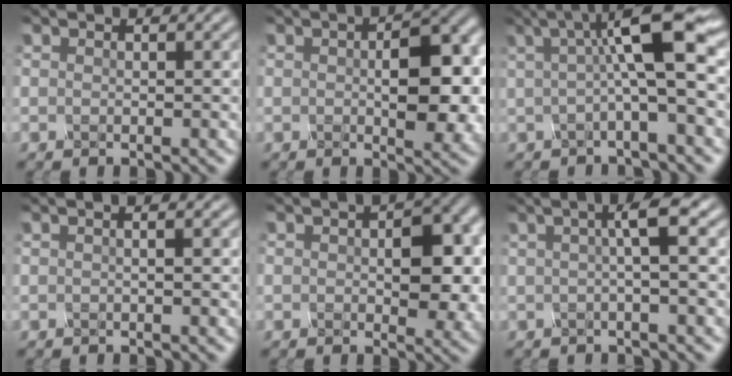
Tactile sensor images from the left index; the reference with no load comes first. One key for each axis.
{"total": 6.5, "fx": 0.0, "fy": 3.2, "fz": 5.6, "tx": -0.078, "ty": -0.001, "tz": -0.001}
{"total": 6.8, "fx": 1.3, "fy": 1.0, "fz": 6.6, "tx": -0.108, "ty": 0.015, "tz": 0.013}
{"total": 1.7, "fx": 0.5, "fy": 0.6, "fz": 1.5, "tx": -0.015, "ty": -0.002, "tz": -0.005}
{"total": 5.9, "fx": 0.3, "fy": 3.5, "fz": 4.8, "tx": -0.058, "ty": -0.002, "tz": 0.003}
{"total": 3.4, "fx": 0.6, "fy": 0.5, "fz": 3.3, "tx": -0.050, "ty": 0.013, "tz": 0.005}